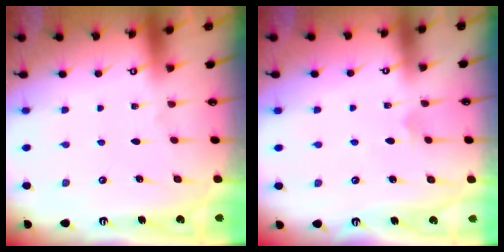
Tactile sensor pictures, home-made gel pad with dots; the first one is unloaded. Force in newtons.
{"total": 3.0, "press": 3.0, "slide": 0.2}